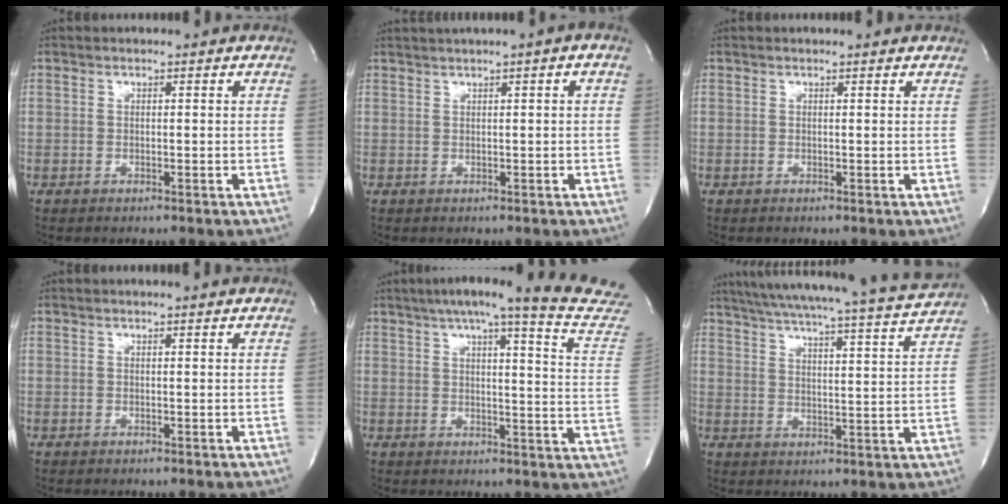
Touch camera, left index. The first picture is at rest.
{"total": 2.5, "force": [0.8, -0.2, 2.3], "torque": [-0.045, 0.006, 0.016]}
{"total": 0.8, "force": [0.8, 0.2, 0.1], "torque": [-0.013, 0.005, 0.001]}
{"total": 1.3, "force": [1.2, -0.4, 0.4], "torque": [-0.009, -0.001, 0.010]}
{"total": 22.1, "force": [19.4, -0.6, 10.6], "torque": [-0.144, -0.066, 0.220]}
{"total": 21.3, "force": [19.5, -0.8, 8.7], "torque": [-0.143, -0.037, 0.257]}